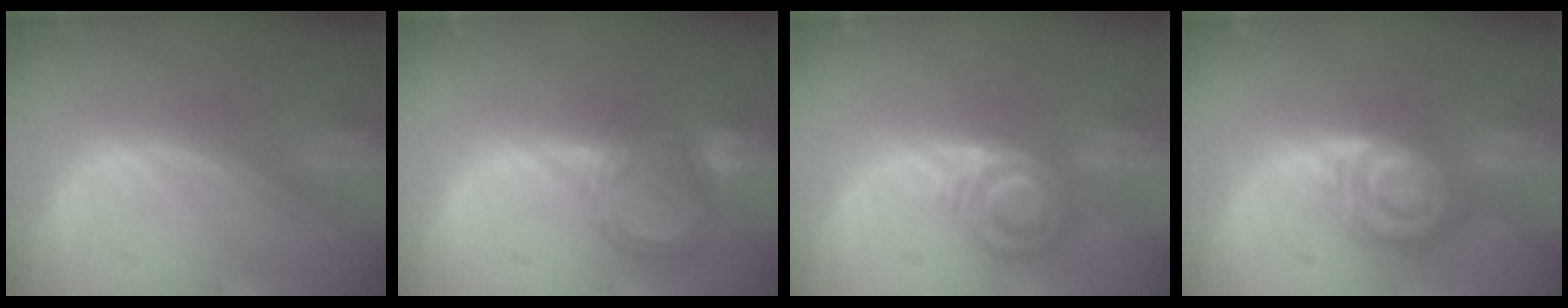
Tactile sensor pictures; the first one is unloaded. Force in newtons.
{"total": 6.5, "press": 5.8, "slide": 2.9}
{"total": 5.9, "press": 5.9, "slide": 0.8}
{"total": 7.9, "press": 7.0, "slide": 3.8}